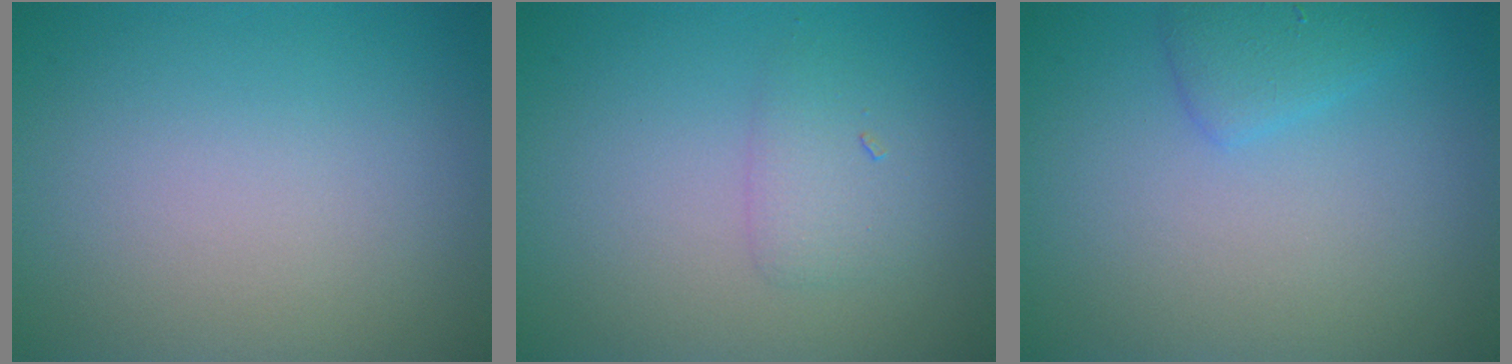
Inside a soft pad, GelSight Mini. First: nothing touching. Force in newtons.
{"total": 1.7, "press": 1.7, "slide": 0.1}
{"total": 1.9, "press": 1.9, "slide": 0.0}